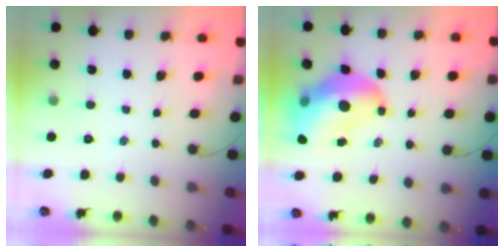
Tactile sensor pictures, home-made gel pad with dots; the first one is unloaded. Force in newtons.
{"total": 16.7, "press": 16.1, "slide": 4.6}